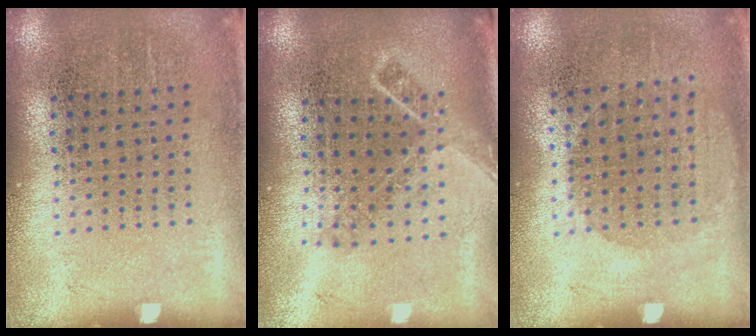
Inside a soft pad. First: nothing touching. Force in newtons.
{"total": 1.7, "press": 1.3, "slide": 1.2}
{"total": 1.0, "press": 0.9, "slide": 0.4}